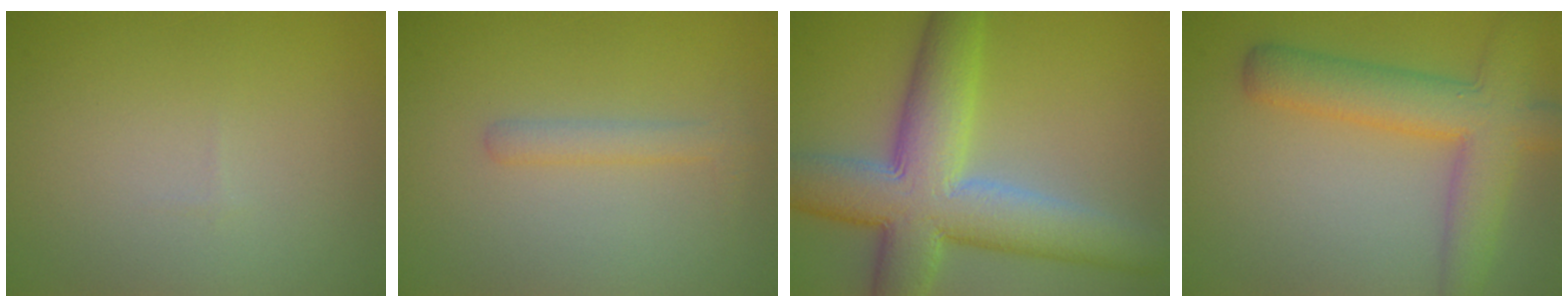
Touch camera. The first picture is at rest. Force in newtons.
{"total": 1.7, "press": 1.7, "slide": 0.1}
{"total": 11.1, "press": 11.1, "slide": 0.5}
{"total": 7.0, "press": 7.0, "slide": 0.3}